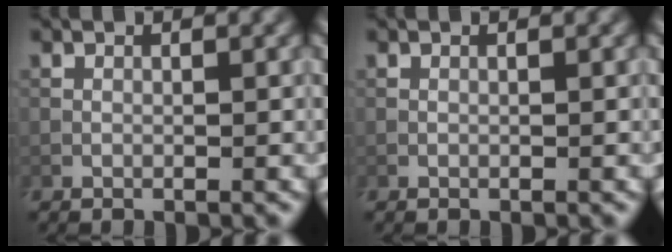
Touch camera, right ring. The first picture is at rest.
{"total": 0.0}